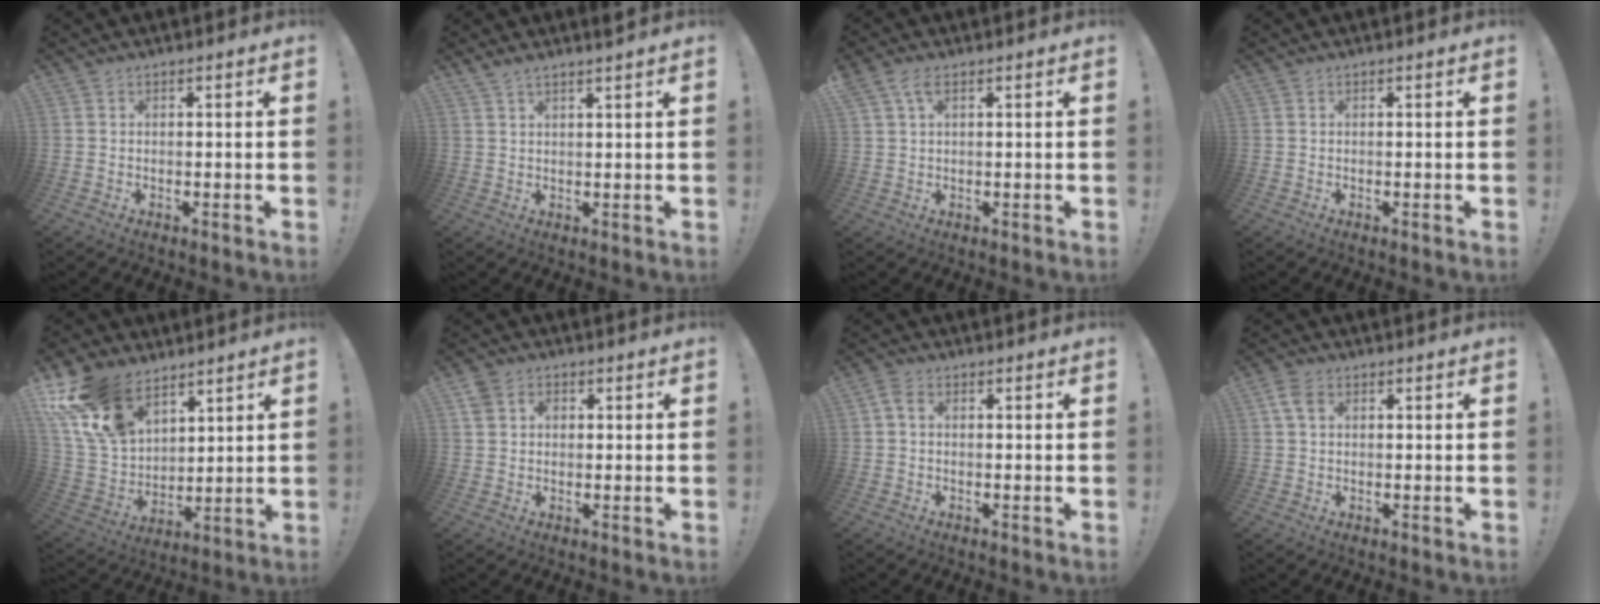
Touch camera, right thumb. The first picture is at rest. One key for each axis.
{"total": 2.8, "fx": 2.4, "fy": -0.4, "fz": 1.4, "tx": -0.027, "ty": -0.015, "tz": 0.041}
{"total": 3.6, "fx": 1.7, "fy": 1.4, "fz": 2.9, "tx": -0.063, "ty": 0.003, "tz": 0.032}
{"total": 0.0}
{"total": 18.3, "fx": 11.9, "fy": 10.5, "fz": 9.1, "tx": -0.186, "ty": -0.066, "tz": 0.229}
{"total": 3.9, "fx": 1.1, "fy": 3.1, "fz": 2.1, "tx": -0.037, "ty": 0.001, "tz": 0.018}
{"total": 2.4, "fx": 0.4, "fy": 1.5, "fz": 1.7, "tx": -0.036, "ty": 0.007, "tz": 0.008}
{"total": 4.1, "fx": 1.4, "fy": 2.7, "fz": 2.8, "tx": -0.049, "ty": 0.003, "tz": 0.027}